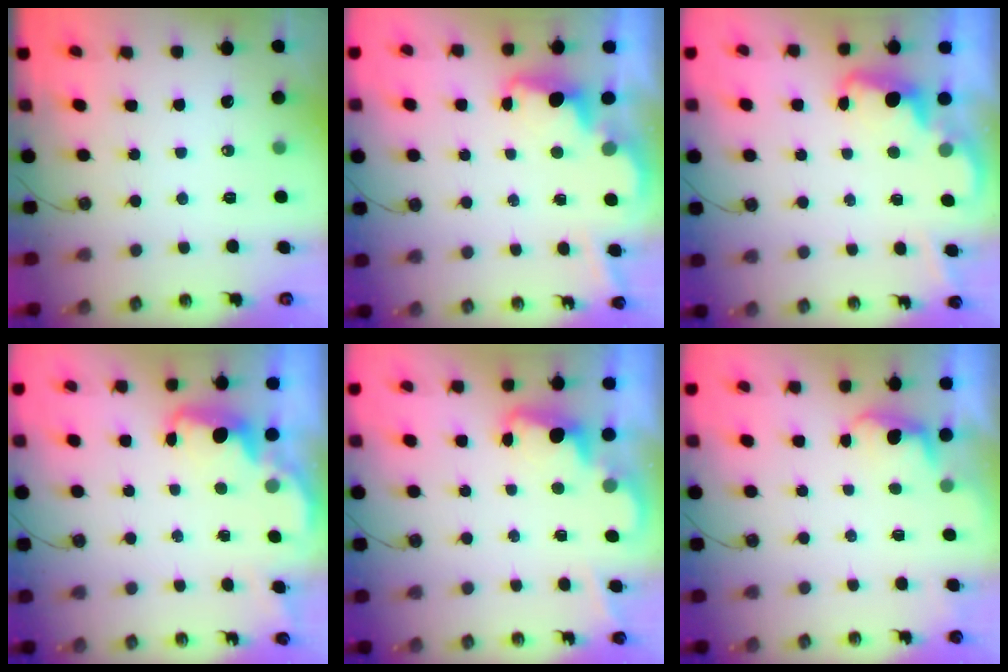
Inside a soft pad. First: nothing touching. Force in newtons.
{"total": 3.5, "press": 3.4, "slide": 0.8}
{"total": 2.3, "press": 2.2, "slide": 0.5}
{"total": 2.3, "press": 2.3, "slide": 0.5}
{"total": 2.5, "press": 2.4, "slide": 0.5}
{"total": 1.2, "press": 0.9, "slide": 0.7}